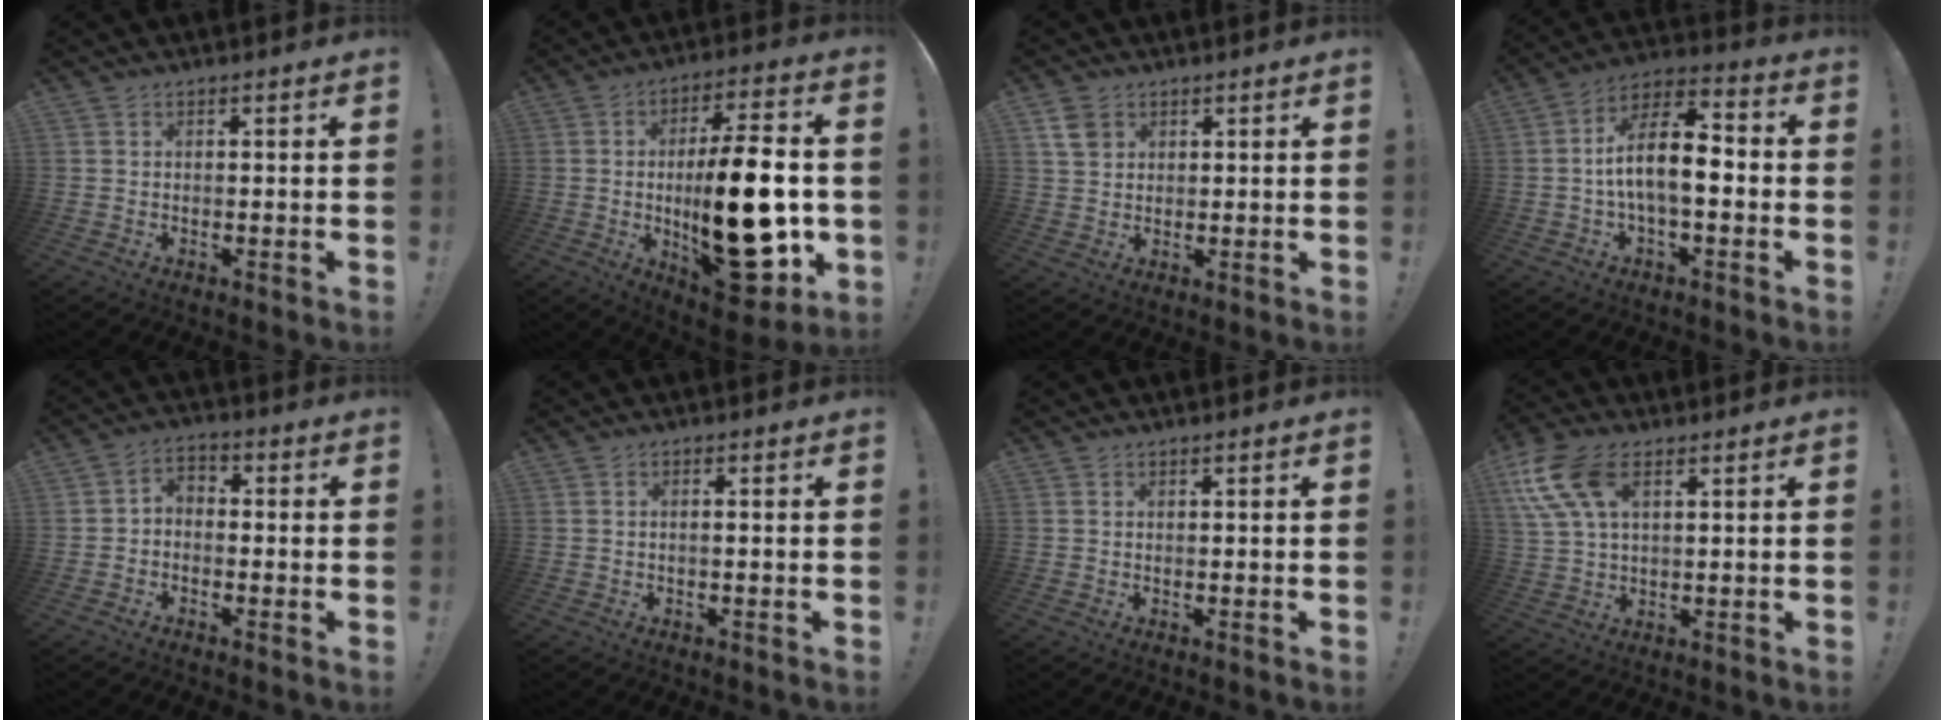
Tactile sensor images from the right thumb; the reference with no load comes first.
{"total": 26.4, "force": [-2.9, 9.6, 24.4], "torque": [-0.393, 0.000, -0.039]}
{"total": 5.5, "force": [2.8, 4.1, 2.4], "torque": [-0.033, -0.005, 0.055]}
{"total": 14.3, "force": [-0.9, 6.2, 12.9], "torque": [-0.224, 0.009, -0.017]}
{"total": 3.6, "force": [-2.2, 2.3, 1.7], "torque": [-0.036, 0.012, -0.041]}
{"total": 1.4, "force": [-0.6, 0.0, 1.2], "torque": [-0.026, 0.003, -0.010]}
{"total": 0.0}
{"total": 13.6, "force": [5.7, 8.1, 9.3], "torque": [-0.193, -0.008, 0.112]}